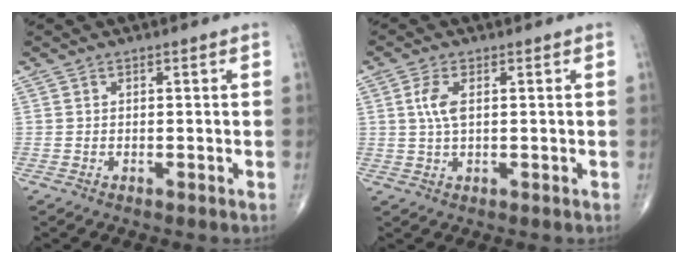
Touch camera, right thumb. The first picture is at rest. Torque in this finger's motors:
{"motor_torque": [-0.26, 1.00, 0.40, -0.31, 0.27]}